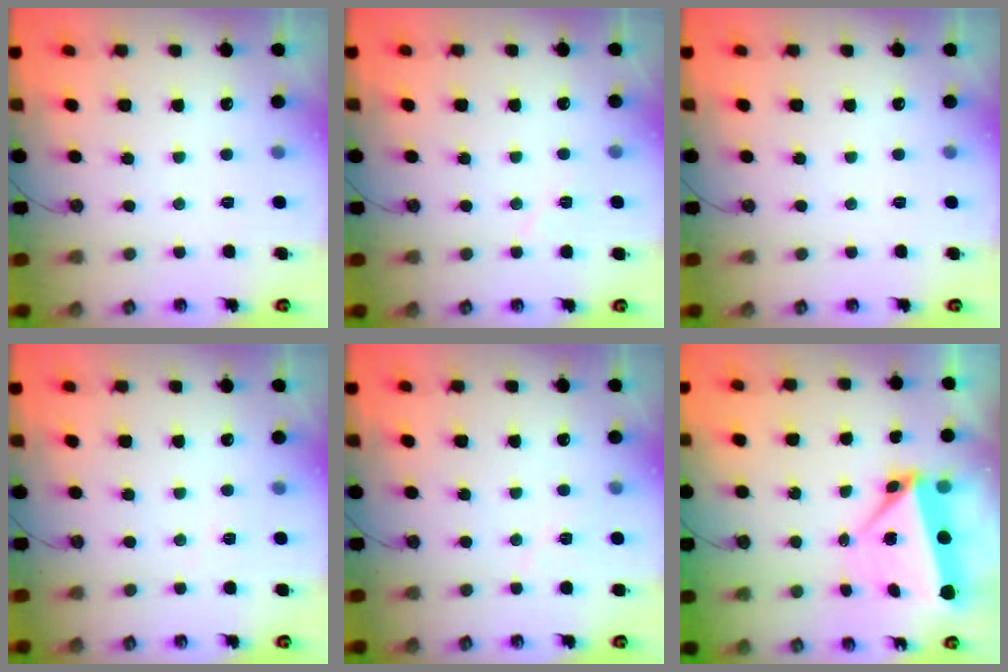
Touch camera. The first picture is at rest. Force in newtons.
{"total": 4.8, "press": 4.2, "slide": 2.3}
{"total": 0.0}
{"total": 2.9, "press": 2.1, "slide": 2.1}
{"total": 5.2, "press": 4.6, "slide": 2.4}
{"total": 6.0, "press": 6.0, "slide": 0.3}